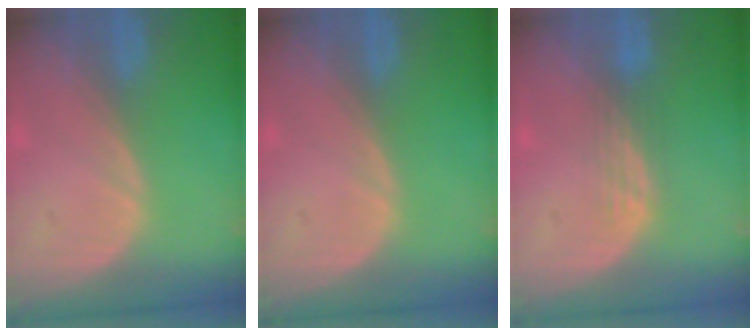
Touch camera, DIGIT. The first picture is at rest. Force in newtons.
{"total": 0.0}
{"total": 3.0, "press": 2.6, "slide": 1.4}